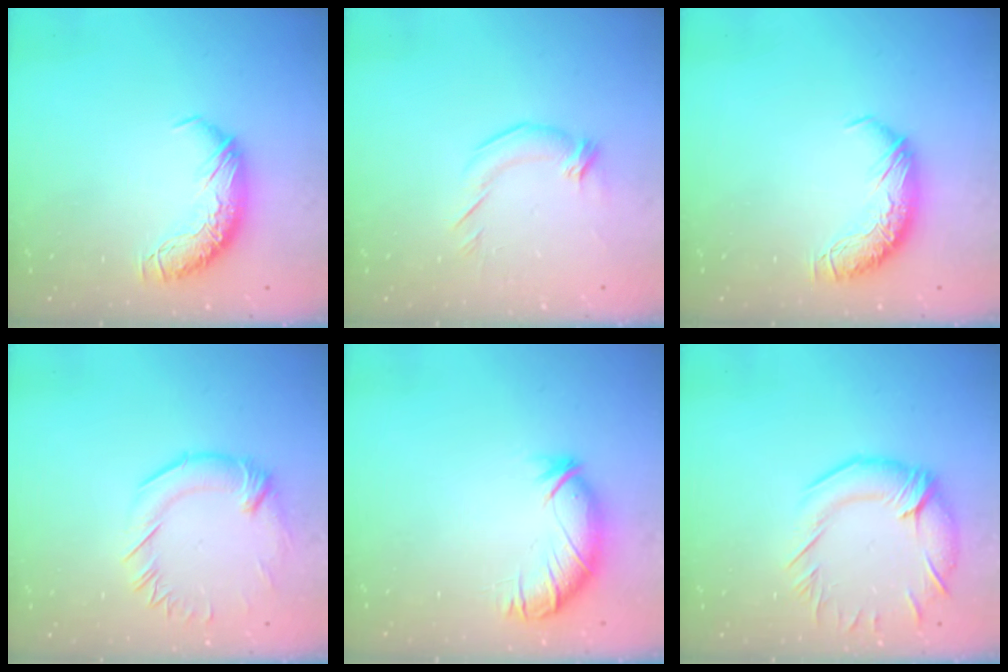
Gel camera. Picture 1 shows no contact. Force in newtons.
{"total": 2.7, "press": 1.7, "slide": 2.1}
{"total": 0.0}
{"total": 1.1, "press": 0.3, "slide": 1.0}
{"total": 2.7, "press": 2.6, "slide": 0.9}
{"total": 5.0, "press": 4.7, "slide": 1.7}